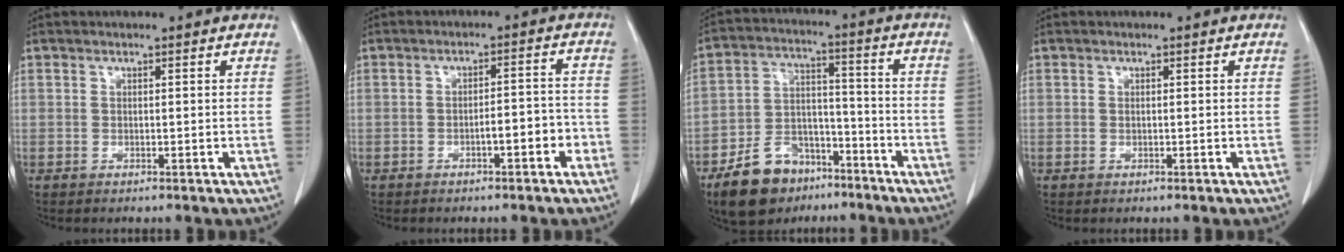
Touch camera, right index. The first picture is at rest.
{"total": 3.9, "force": [-2.0, 1.1, 3.2], "torque": [-0.044, 0.020, -0.026]}
{"total": 11.5, "force": [-7.8, 6.8, 4.9], "torque": [-0.099, 0.013, -0.132]}
{"total": 0.0}